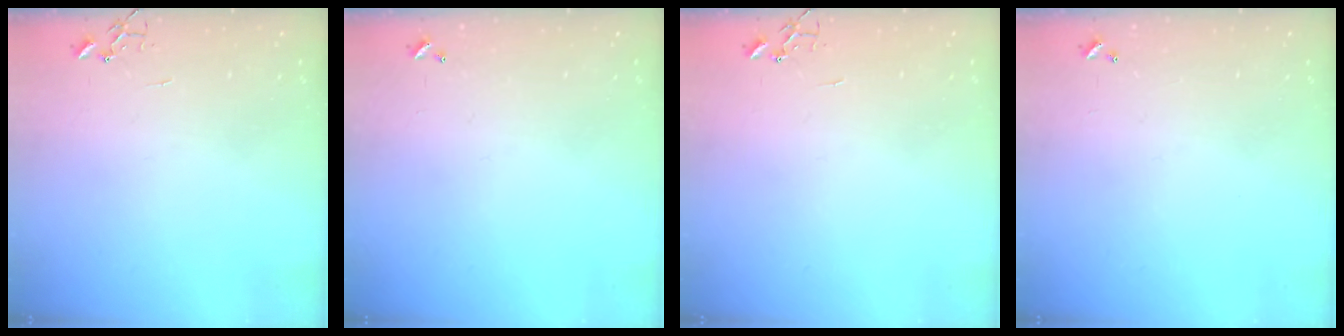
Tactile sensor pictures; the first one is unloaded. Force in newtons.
{"total": 0.0}
{"total": 0.0}
{"total": 0.0}